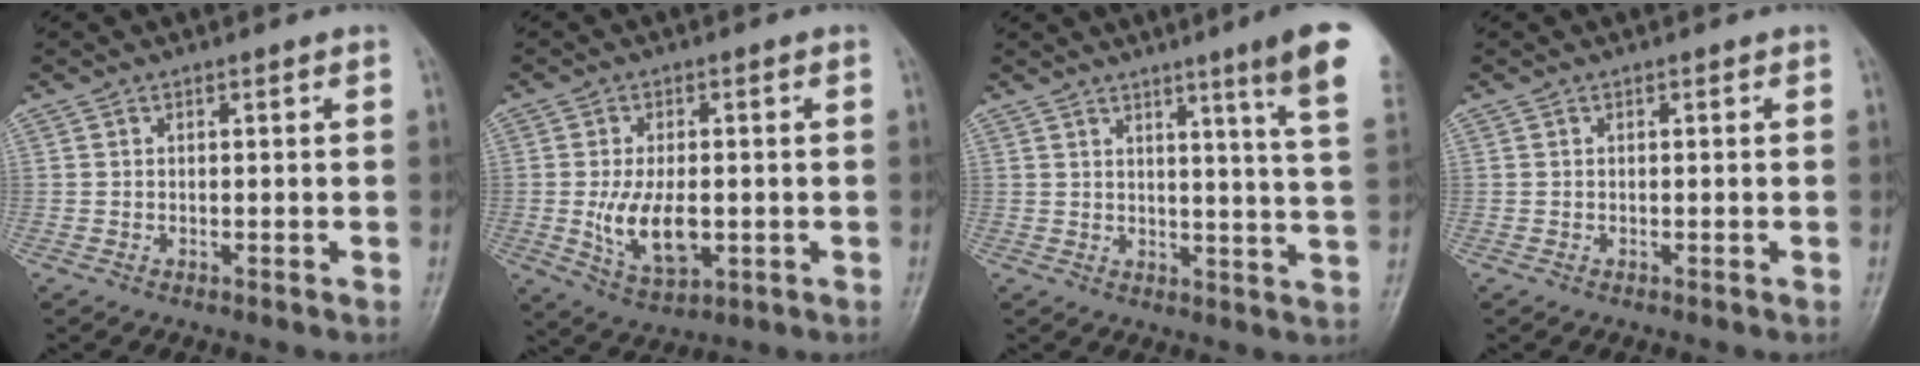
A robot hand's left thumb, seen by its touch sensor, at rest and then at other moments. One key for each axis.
{"total": 9.7, "fx": -1.4, "fy": 5.3, "fz": 8.0, "tx": -0.137, "ty": -0.006, "tz": -0.016}
{"total": 12.2, "fx": 6.8, "fy": -0.3, "fz": 10.1, "tx": -0.130, "ty": -0.036, "tz": 0.075}
{"total": 0.0}